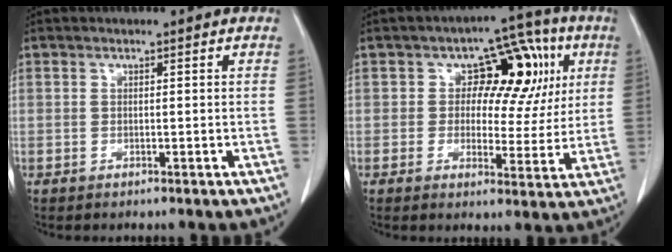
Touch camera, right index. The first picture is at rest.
{"total": 10.3, "force": [2.9, 6.8, 7.2], "torque": [-0.066, 0.034, 0.039]}